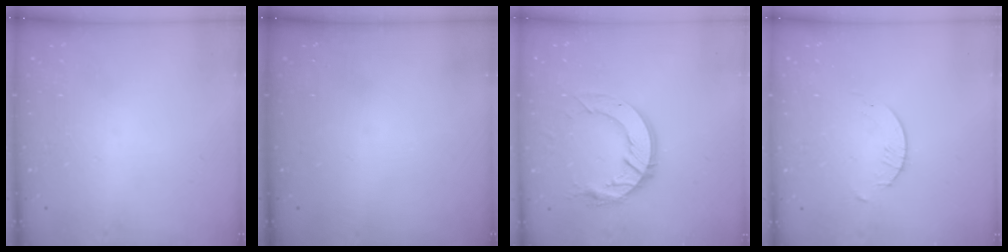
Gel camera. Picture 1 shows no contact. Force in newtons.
{"total": 0.0}
{"total": 13.6, "press": 13.6, "slide": 1.2}
{"total": 2.1, "press": 2.1, "slide": 0.3}